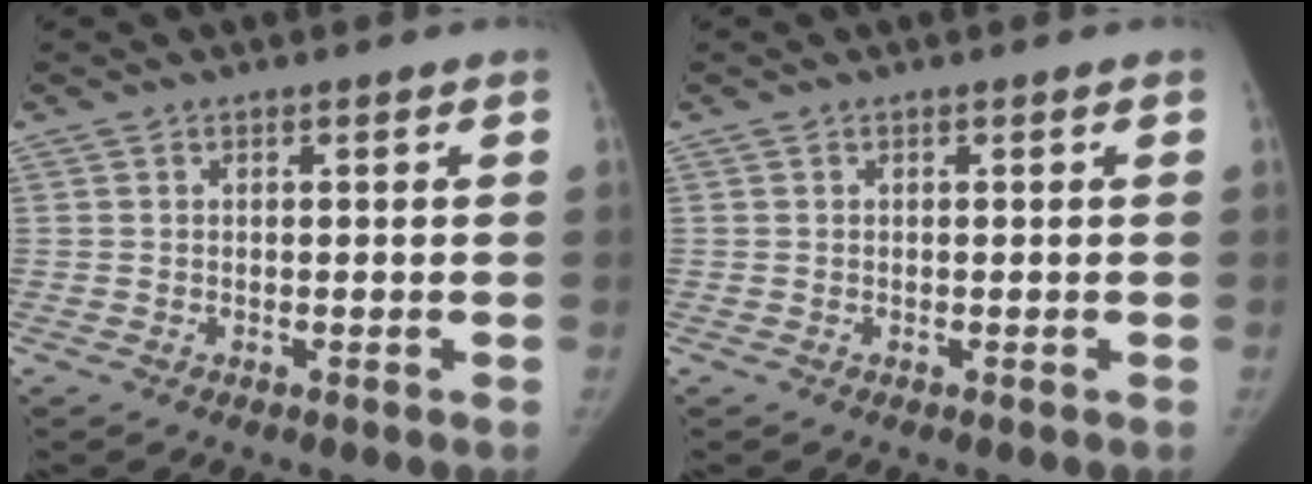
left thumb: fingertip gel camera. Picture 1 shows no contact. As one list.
[{"total": 0.0}]